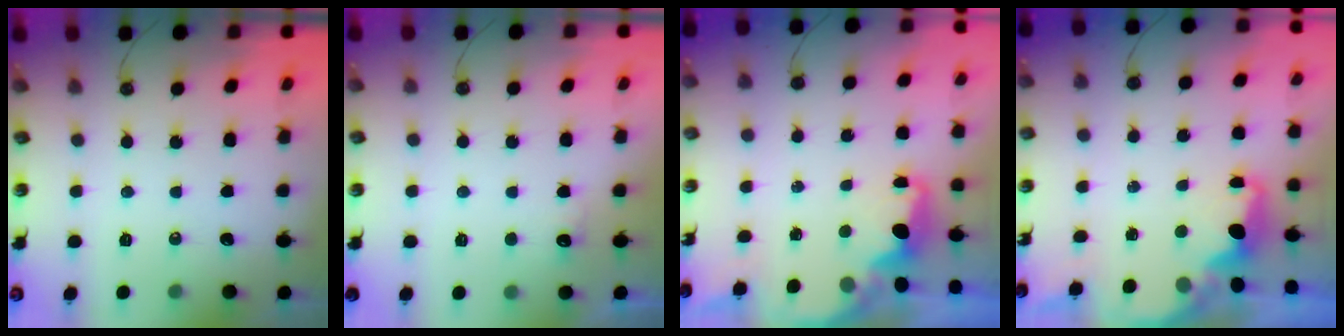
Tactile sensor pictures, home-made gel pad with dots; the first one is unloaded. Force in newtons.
{"total": 4.0, "press": 3.8, "slide": 1.1}
{"total": 2.0, "press": 1.9, "slide": 0.7}
{"total": 2.0, "press": 1.9, "slide": 0.8}